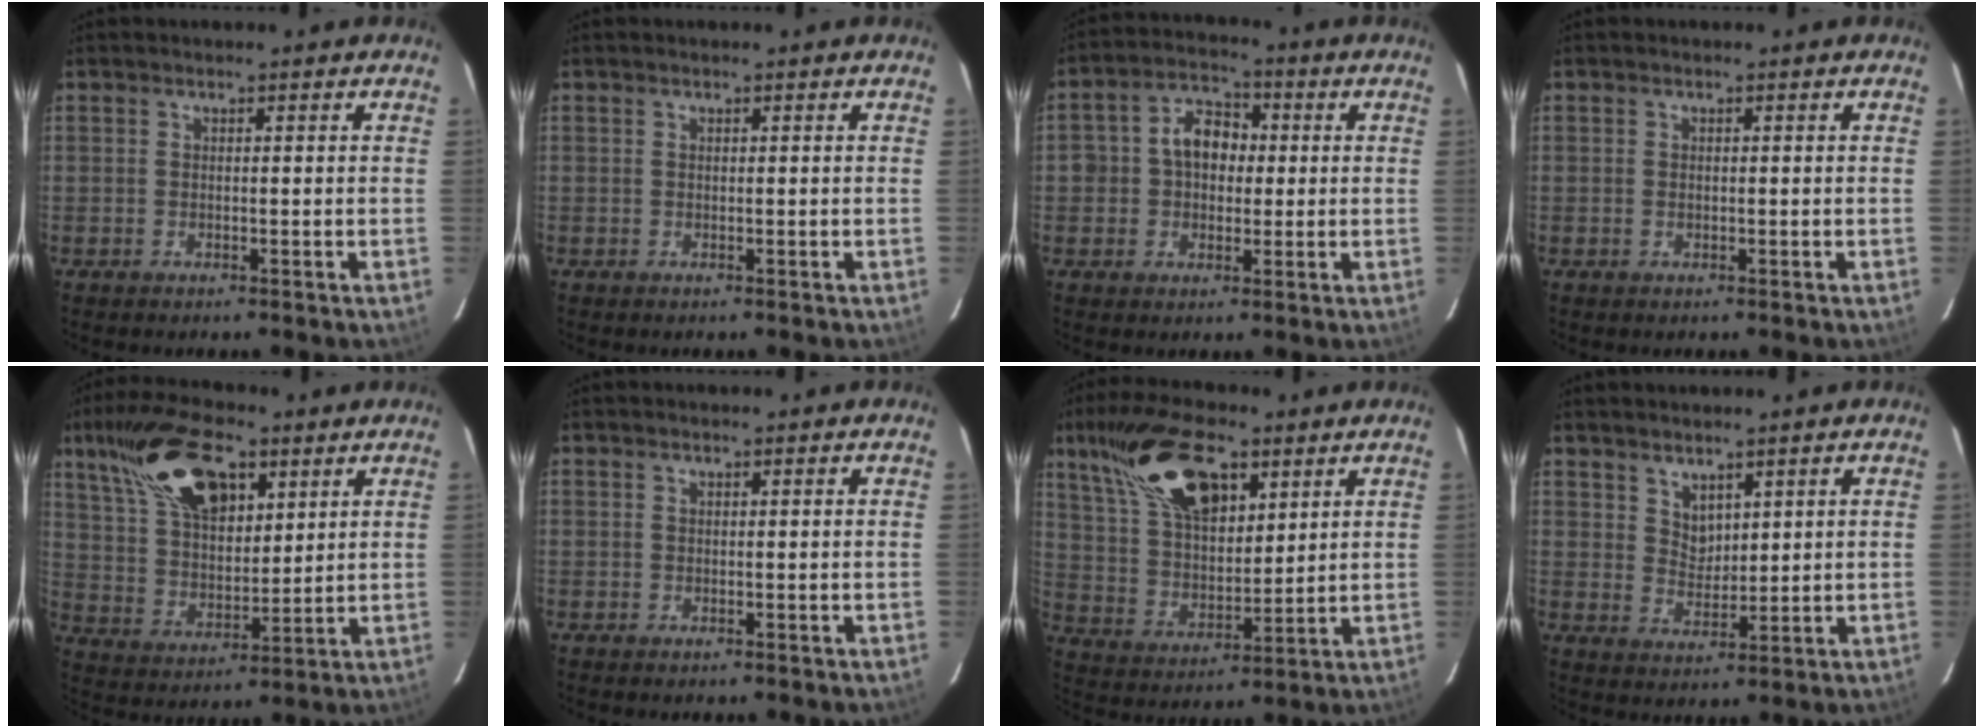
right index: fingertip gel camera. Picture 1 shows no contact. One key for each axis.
{"total": 0.0}
{"total": 7.7, "fx": 0.2, "fy": 6.3, "fz": 4.4, "tx": -0.081, "ty": 0.030, "tz": 0.006}
{"total": 0.6, "fx": -0.1, "fy": 0.5, "fz": 0.3, "tx": -0.006, "ty": 0.001, "tz": 0.000}
{"total": 16.8, "fx": 9.0, "fy": 7.8, "fz": 11.8, "tx": -0.222, "ty": 0.030, "tz": 0.174}
{"total": 0.0}
{"total": 16.9, "fx": 9.3, "fy": 7.5, "fz": 12.0, "tx": -0.224, "ty": 0.027, "tz": 0.180}
{"total": 4.0, "fx": 3.0, "fy": 2.2, "fz": 1.3, "tx": -0.015, "ty": 0.003, "tz": 0.061}